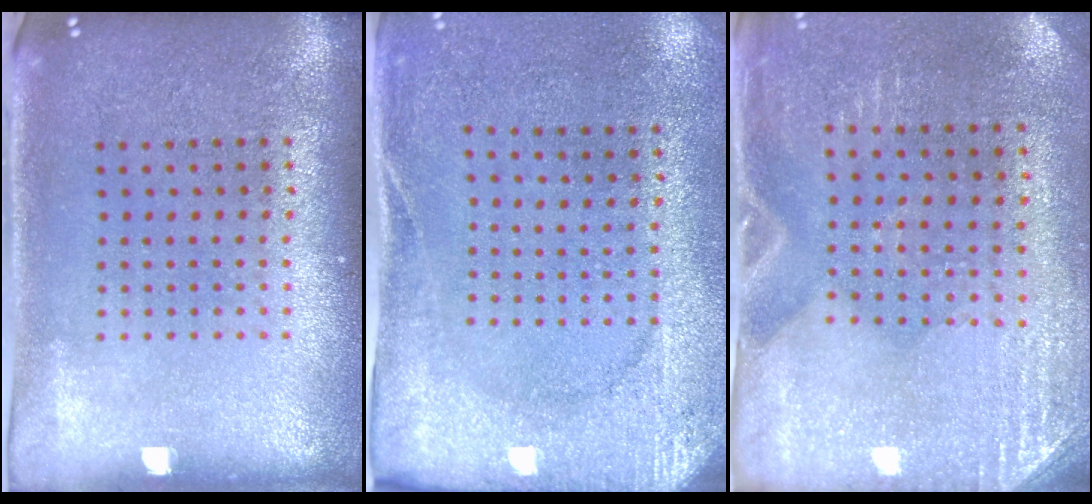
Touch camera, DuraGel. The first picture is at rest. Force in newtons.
{"total": 2.7, "press": 2.2, "slide": 1.5}
{"total": 2.9, "press": 2.5, "slide": 1.3}